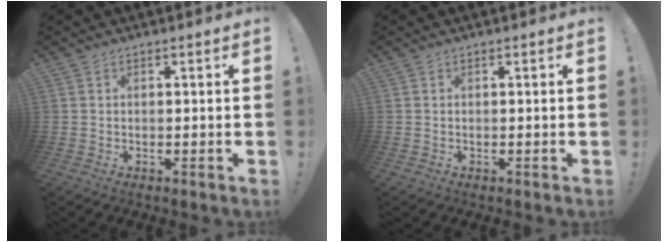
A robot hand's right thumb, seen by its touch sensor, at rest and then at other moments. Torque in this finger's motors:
{"motor_torque": [0.00, 0.00, 0.00, 0.00, 0.00]}